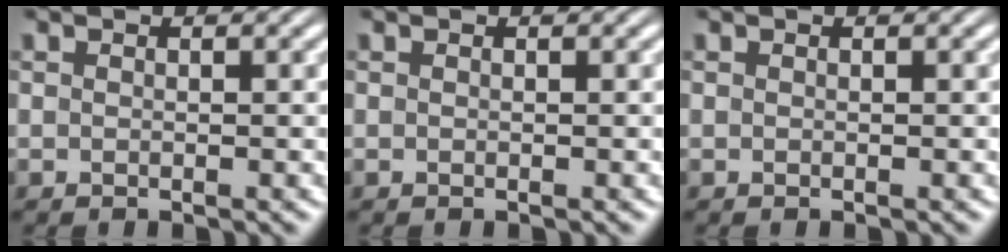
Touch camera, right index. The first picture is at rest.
{"total": 0.0}
{"total": 0.0}